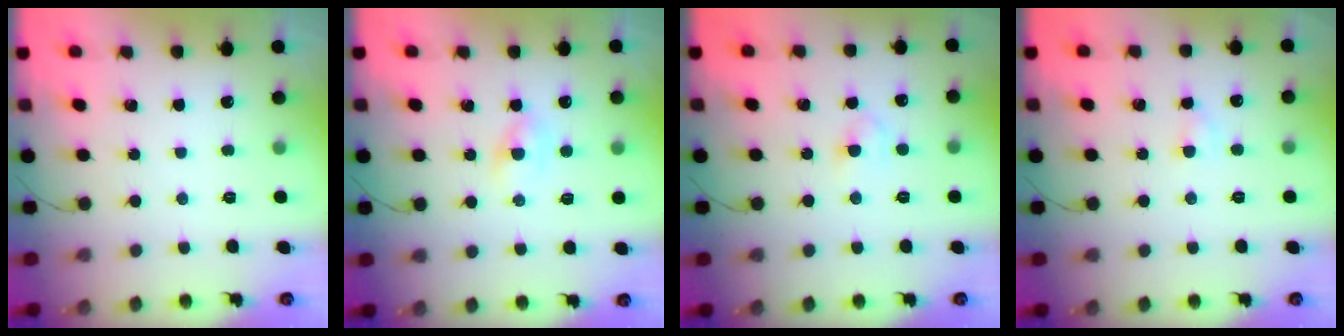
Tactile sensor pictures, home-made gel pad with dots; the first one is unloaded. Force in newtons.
{"total": 2.7, "press": 2.5, "slide": 0.9}
{"total": 3.5, "press": 3.3, "slide": 1.1}
{"total": 2.9, "press": 2.7, "slide": 1.0}